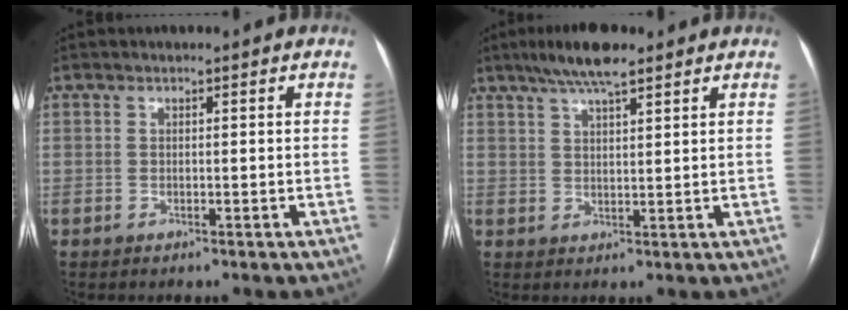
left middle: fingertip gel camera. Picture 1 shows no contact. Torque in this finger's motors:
{"motor_torque": [0.77, -0.75, 0.10, 0.02]}